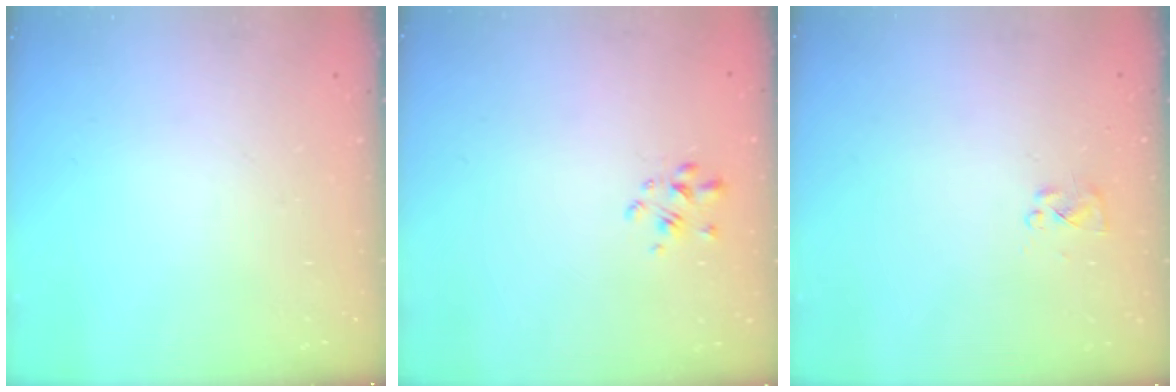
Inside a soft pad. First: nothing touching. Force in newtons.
{"total": 1.7, "press": 1.5, "slide": 0.7}
{"total": 2.5, "press": 2.4, "slide": 0.8}